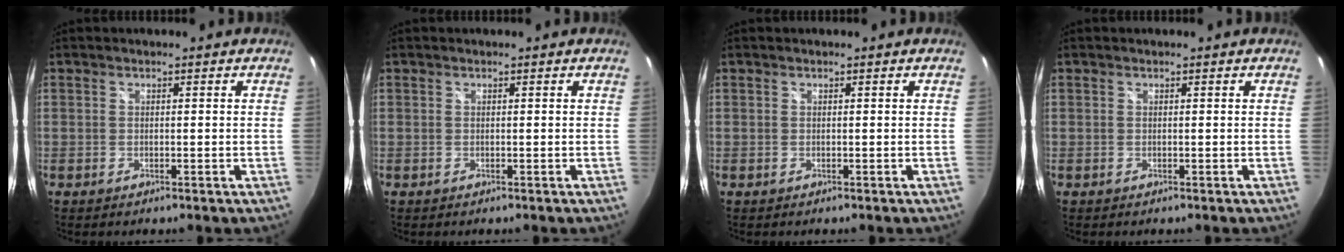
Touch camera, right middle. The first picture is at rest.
{"total": 0.0}
{"total": 0.0}
{"total": 0.0}